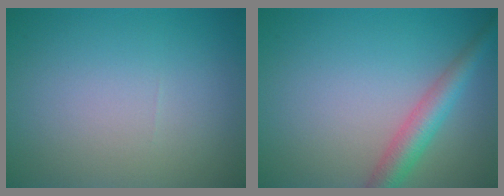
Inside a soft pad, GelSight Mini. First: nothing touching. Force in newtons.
{"total": 3.6, "press": 3.6, "slide": 0.1}